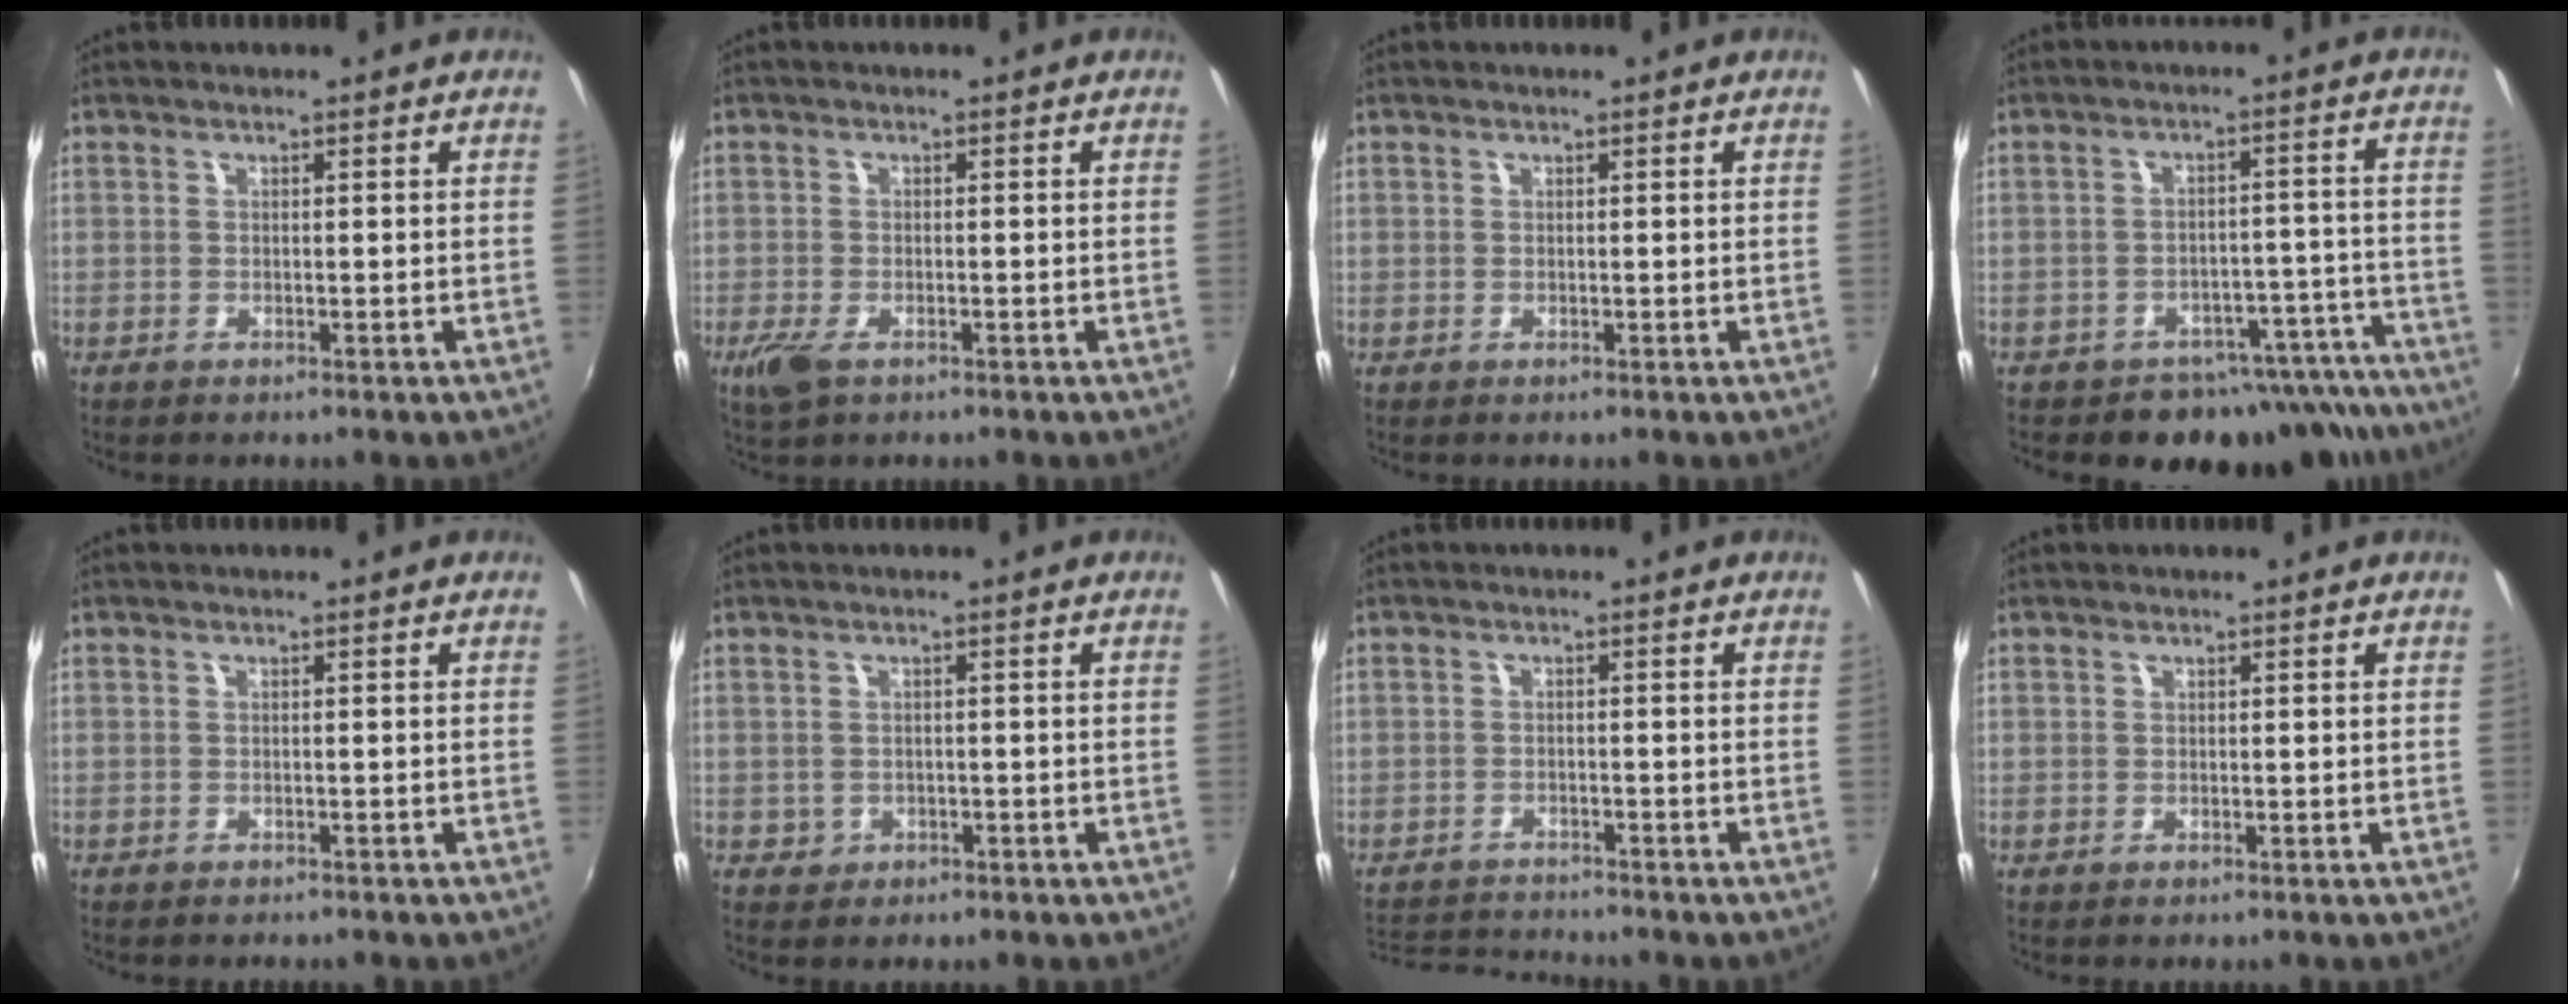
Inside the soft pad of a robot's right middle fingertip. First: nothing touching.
{"total": 4.1, "force": [-2.3, 1.9, 2.8], "torque": [-0.065, -0.012, -0.043]}
{"total": 0.6, "force": [0.0, 0.6, -0.1], "torque": [0.002, 0.003, 0.000]}
{"total": 13.8, "force": [-11.6, 6.9, 2.6], "torque": [-0.023, 0.053, -0.124]}
{"total": 0.7, "force": [-0.7, 0.3, 0.1], "torque": [-0.005, 0.001, -0.009]}
{"total": 2.2, "force": [-0.5, 2.1, 0.6], "torque": [-0.013, 0.001, -0.002]}
{"total": 5.8, "force": [-5.2, 2.4, 0.4], "torque": [-0.025, 0.019, -0.089]}
{"total": 0.7, "force": [0.0, 0.7, -0.1], "torque": [0.001, 0.003, 0.000]}